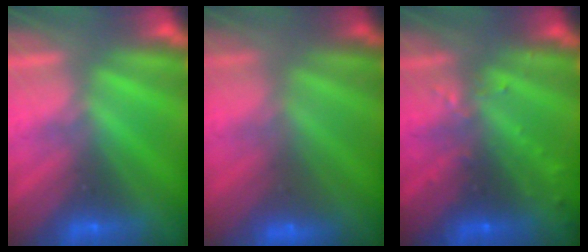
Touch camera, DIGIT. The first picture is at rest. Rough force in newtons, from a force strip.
{"total": 2.4}
{"total": 3.2}